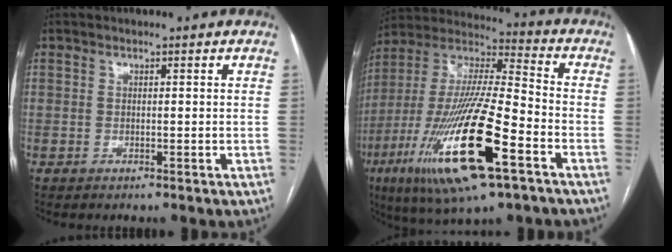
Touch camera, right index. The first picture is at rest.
{"total": 24.0, "force": [-9.9, 3.9, 21.6], "torque": [-0.453, -0.041, -0.174]}